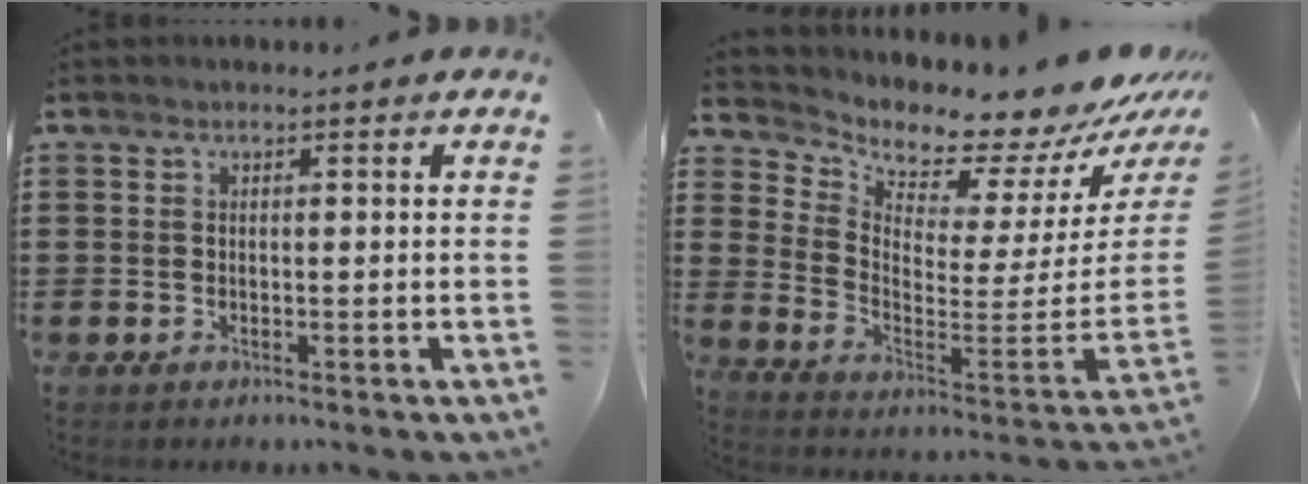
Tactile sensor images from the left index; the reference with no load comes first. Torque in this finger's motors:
{"motor_torque": [2.14, -0.01, 0.52, 0.06]}